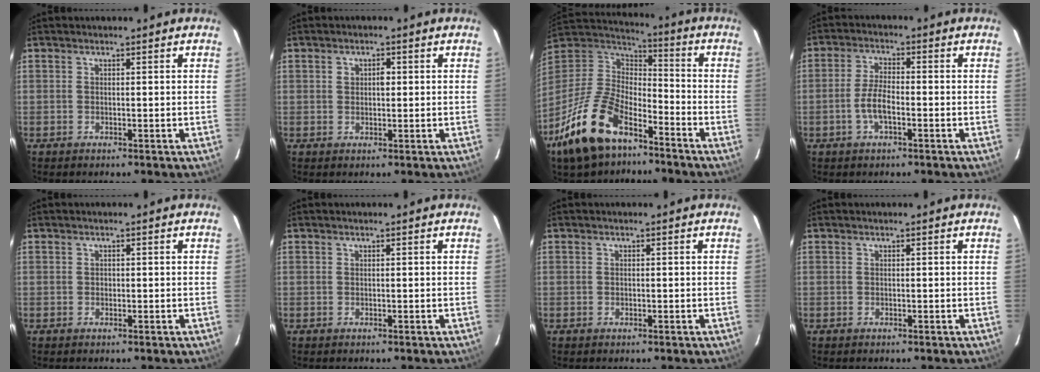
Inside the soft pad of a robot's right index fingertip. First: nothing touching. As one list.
[{"total": 1.9, "force": [0.3, 1.4, 1.3], "torque": [-0.020, 0.007, 0.004]}, {"total": 20.2, "force": [-12.1, 10.2, 12.6], "torque": [-0.281, -0.014, -0.225]}, {"total": 5.0, "force": [-1.8, 1.7, 4.3], "torque": [-0.093, 0.004, -0.035]}, {"total": 0.5, "force": [-0.1, 0.5, 0.0], "torque": [0.004, -0.001, -0.003]}, {"total": 0.0}, {"total": 0.0}, {"total": 0.0}]